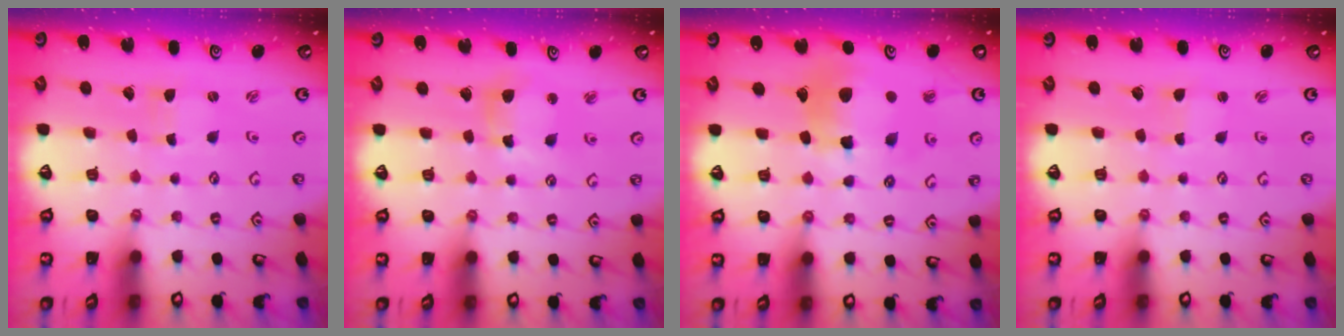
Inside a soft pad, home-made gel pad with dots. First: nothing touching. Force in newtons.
{"total": 8.5, "press": 8.3, "slide": 1.4}
{"total": 14.7, "press": 14.6, "slide": 2.0}
{"total": 1.1, "press": 1.1, "slide": 0.2}